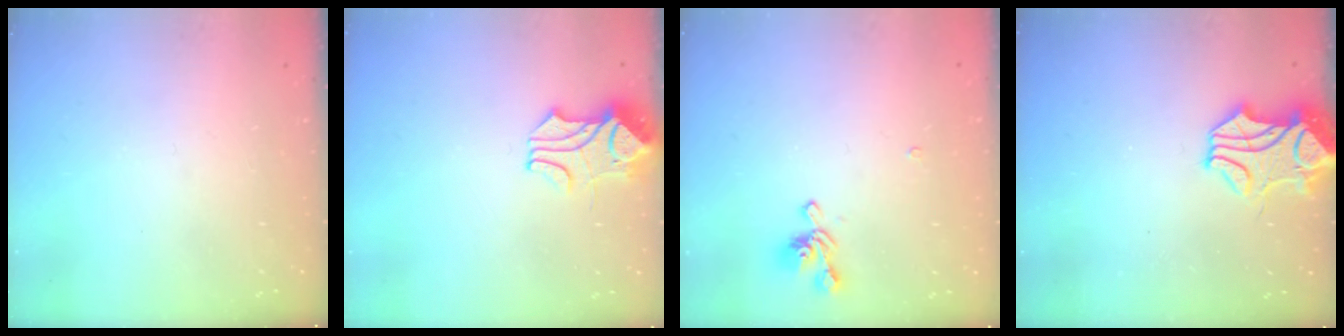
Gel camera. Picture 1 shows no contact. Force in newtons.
{"total": 2.0, "press": 1.8, "slide": 1.0}
{"total": 2.3, "press": 2.3, "slide": 0.1}
{"total": 2.2, "press": 1.8, "slide": 1.1}